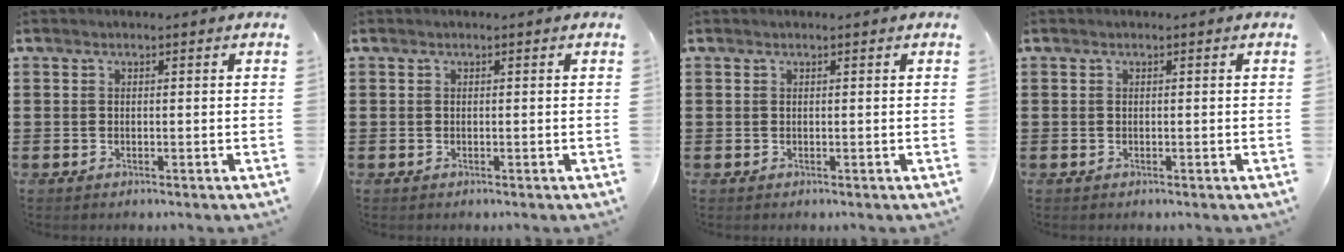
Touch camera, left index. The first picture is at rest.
{"total": 0.0}
{"total": 0.0}
{"total": 0.0}